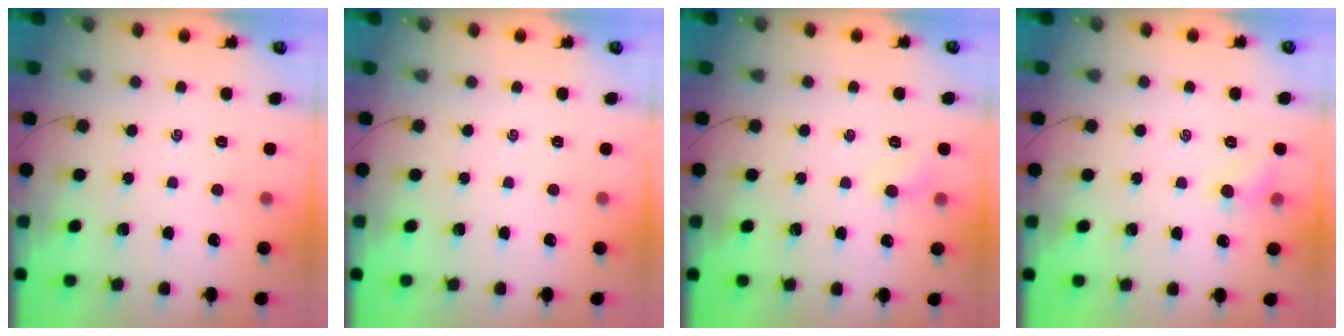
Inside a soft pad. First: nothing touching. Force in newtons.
{"total": 0.0}
{"total": 3.6, "press": 3.4, "slide": 1.2}
{"total": 6.2, "press": 5.9, "slide": 1.7}